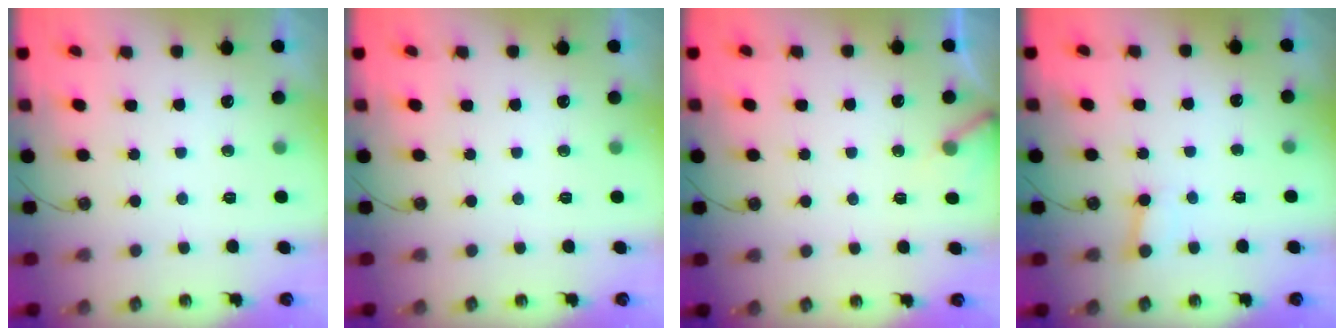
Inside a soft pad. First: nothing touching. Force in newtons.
{"total": 0.0}
{"total": 4.0, "press": 4.0, "slide": 0.2}
{"total": 2.0, "press": 2.0, "slide": 0.2}